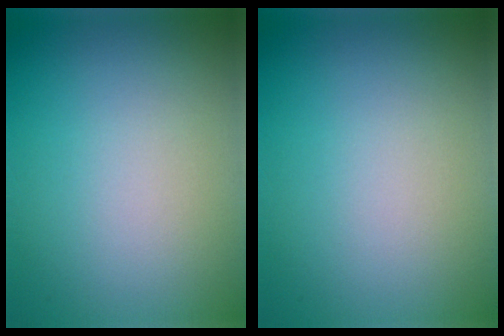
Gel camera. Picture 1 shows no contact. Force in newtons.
{"total": 0.0}